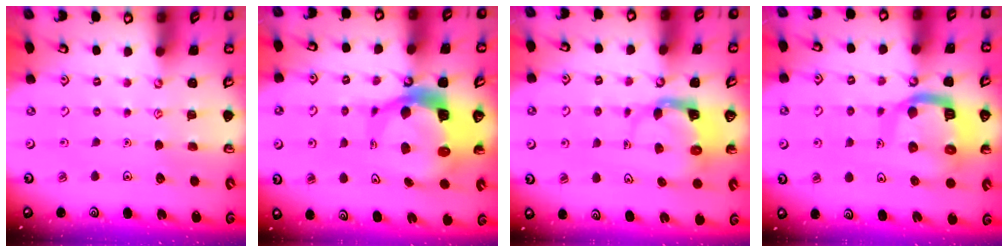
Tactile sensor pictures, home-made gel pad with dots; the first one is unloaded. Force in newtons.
{"total": 10.9, "press": 10.7, "slide": 1.7}
{"total": 3.9, "press": 3.9, "slide": 0.6}
{"total": 12.4, "press": 12.3, "slide": 1.6}